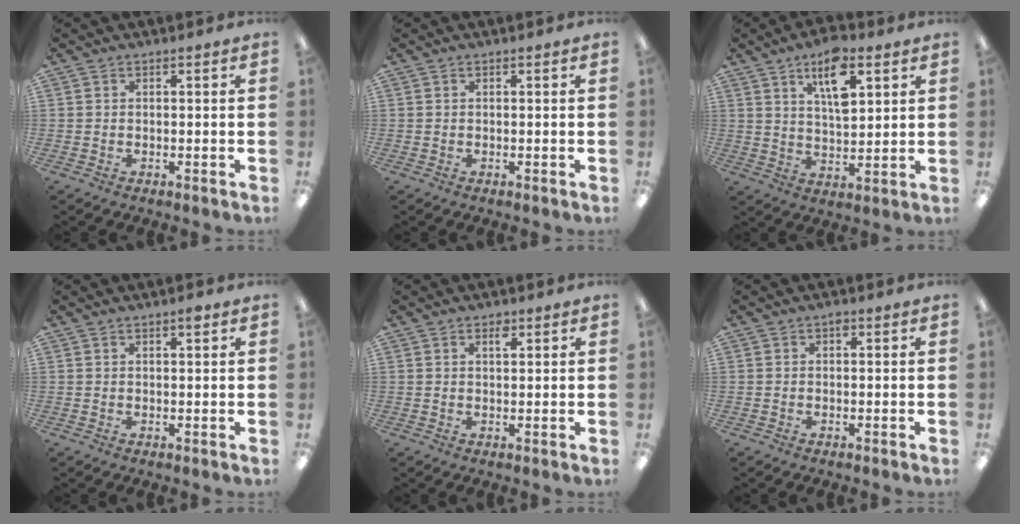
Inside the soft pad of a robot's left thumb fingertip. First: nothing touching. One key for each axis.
{"total": 0.0}
{"total": 11.2, "fx": 6.2, "fy": 4.9, "fz": 7.9, "tx": -0.119, "ty": -0.018, "tz": 0.102}
{"total": 1.9, "fx": 1.3, "fy": 0.5, "fz": 1.3, "tx": -0.020, "ty": 0.000, "tz": 0.020}
{"total": 2.3, "fx": 1.5, "fy": 1.0, "fz": 1.4, "tx": -0.016, "ty": -0.004, "tz": 0.023}
{"total": 1.0, "fx": 0.4, "fy": 0.6, "fz": 0.7, "tx": -0.015, "ty": 0.003, "tz": 0.006}